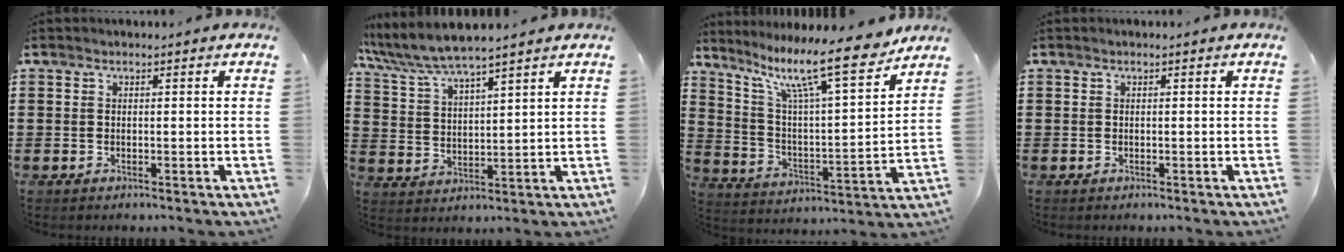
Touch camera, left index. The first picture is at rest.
{"total": 5.8, "force": [5.2, 0.3, 2.5], "torque": [-0.068, -0.023, 0.090]}
{"total": 12.8, "force": [9.8, 1.2, 8.2], "torque": [-0.171, -0.059, 0.159]}
{"total": 0.0}